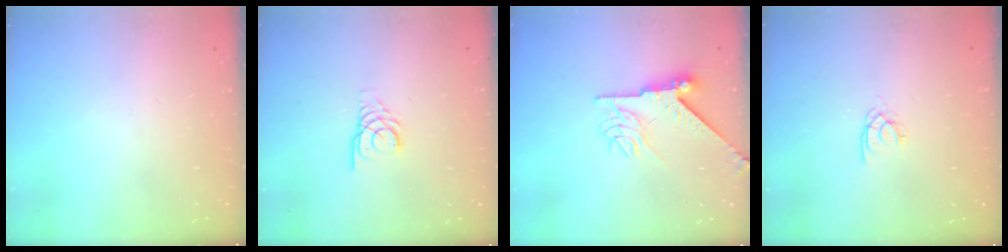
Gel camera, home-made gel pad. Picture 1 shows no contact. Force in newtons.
{"total": 4.1, "press": 4.1, "slide": 0.2}
{"total": 8.3, "press": 8.2, "slide": 0.9}
{"total": 2.0, "press": 2.0, "slide": 0.2}